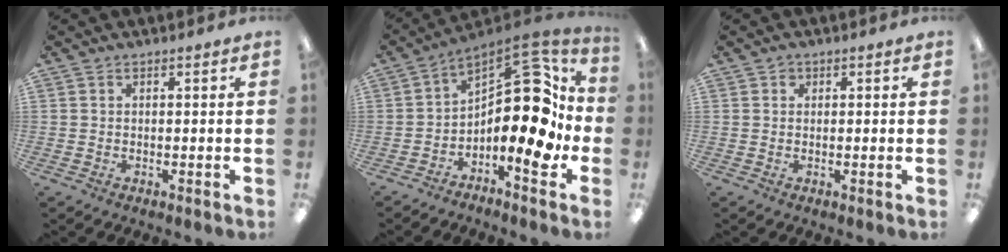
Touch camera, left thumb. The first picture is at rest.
{"total": 18.1, "force": [0.5, 8.6, 16.0], "torque": [-0.222, -0.013, 0.008]}
{"total": 1.3, "force": [0.2, 1.2, 0.5], "torque": [-0.010, 0.007, 0.001]}